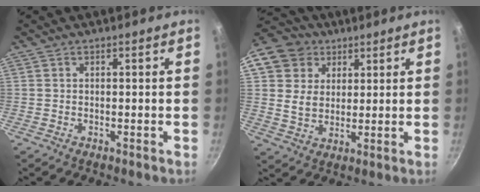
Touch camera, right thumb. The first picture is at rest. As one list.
[{"total": 12.2, "force": [5.6, 9.9, 4.3], "torque": [-0.062, -0.003, 0.095]}]